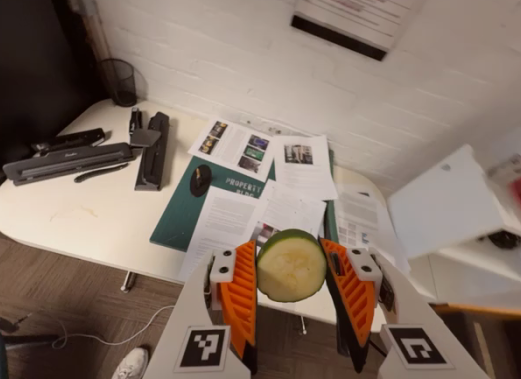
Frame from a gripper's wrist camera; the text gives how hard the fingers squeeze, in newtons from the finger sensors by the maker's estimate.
{"total": 9.6, "left": 10.0, "right": 9.3}